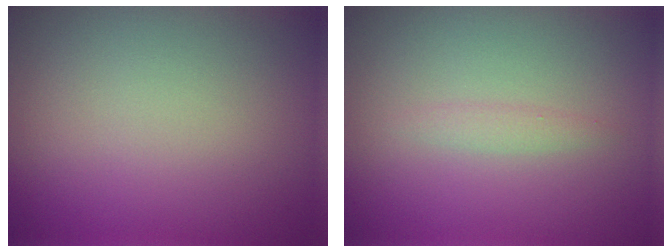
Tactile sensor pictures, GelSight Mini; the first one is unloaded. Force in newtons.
{"total": 0.9, "press": 0.9, "slide": 0.2}